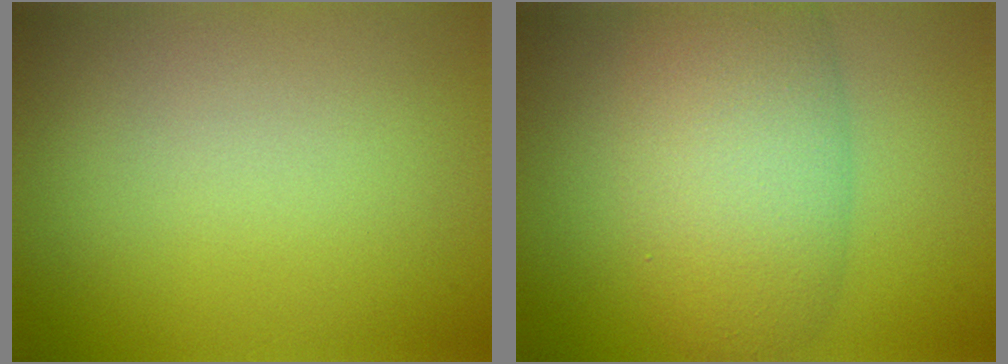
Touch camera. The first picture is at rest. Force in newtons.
{"total": 7.5, "press": 7.5, "slide": 0.3}